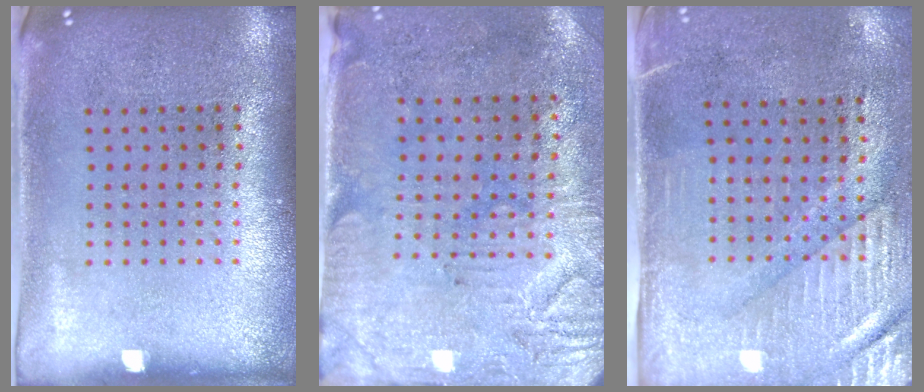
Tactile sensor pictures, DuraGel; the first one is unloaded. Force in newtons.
{"total": 3.0, "press": 2.5, "slide": 1.6}
{"total": 3.0, "press": 2.6, "slide": 1.5}